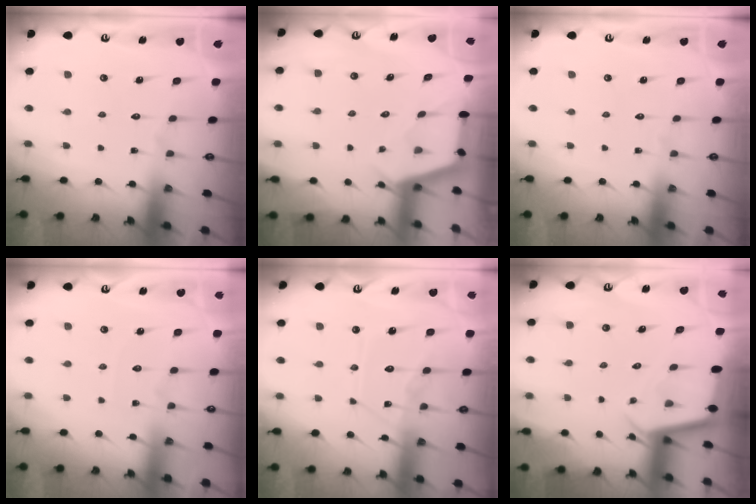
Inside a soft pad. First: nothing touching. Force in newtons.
{"total": 2.5, "press": 2.5, "slide": 0.3}
{"total": 0.0}
{"total": 2.9, "press": 2.9, "slide": 0.4}
{"total": 11.6, "press": 11.6, "slide": 1.2}
{"total": 2.4, "press": 2.4, "slide": 0.1}